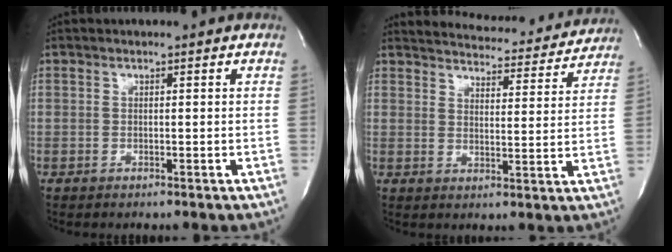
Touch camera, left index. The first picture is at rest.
{"total": 16.2, "force": [15.6, 3.2, 3.0], "torque": [-0.029, -0.015, 0.185]}